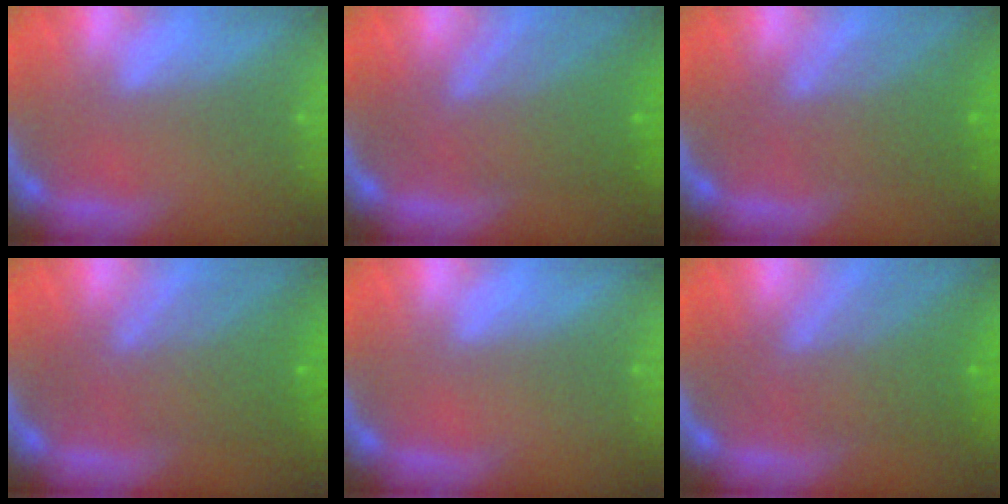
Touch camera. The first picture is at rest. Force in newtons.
{"total": 7.6}
{"total": 6.0}
{"total": 7.1}
{"total": 0.0}
{"total": 7.1}